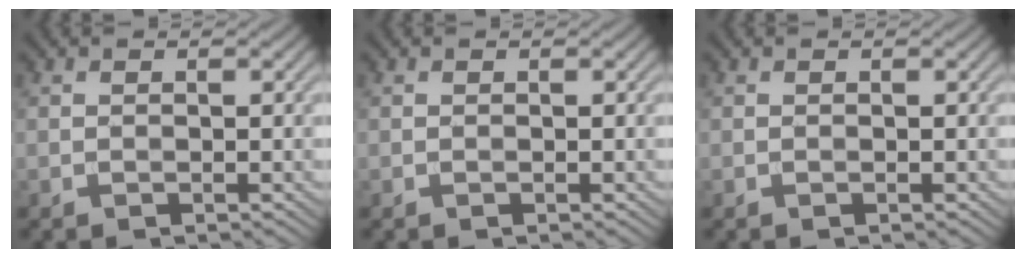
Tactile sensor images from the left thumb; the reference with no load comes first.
{"total": 0.0}
{"total": 0.0}